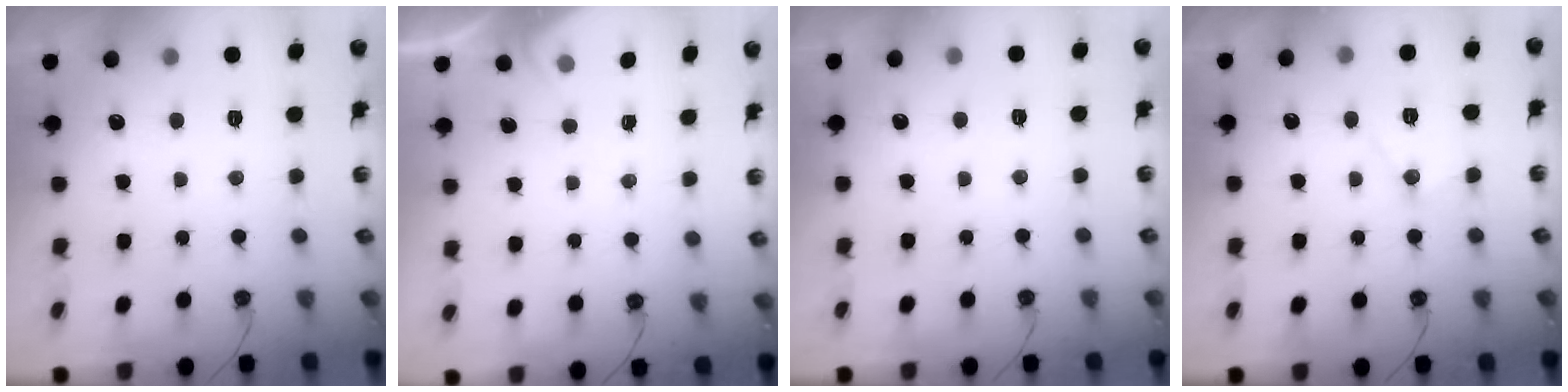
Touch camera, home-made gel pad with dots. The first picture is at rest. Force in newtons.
{"total": 2.5, "press": 2.5, "slide": 0.4}
{"total": 2.7, "press": 2.7, "slide": 0.5}
{"total": 10.2, "press": 10.2, "slide": 0.7}